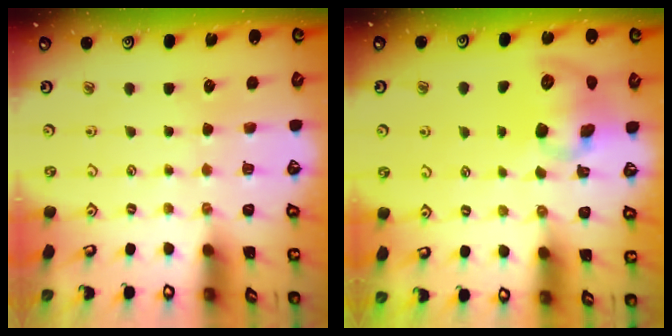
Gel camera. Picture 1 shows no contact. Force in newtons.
{"total": 10.4, "press": 10.2, "slide": 1.8}